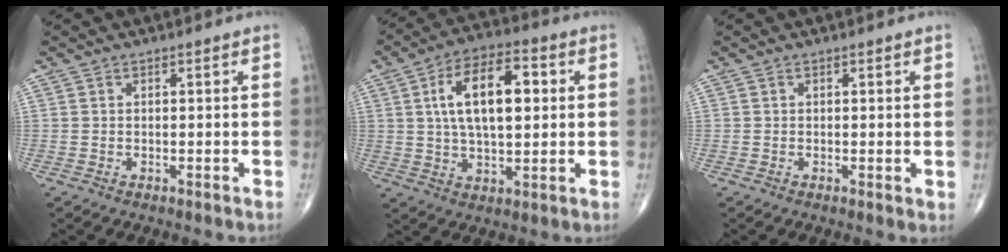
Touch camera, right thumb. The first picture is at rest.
{"total": 15.0, "force": [2.9, 7.3, 12.8], "torque": [-0.204, 0.009, 0.047]}
{"total": 0.8, "force": [0.2, 0.3, 0.8], "torque": [-0.012, -0.004, 0.000]}